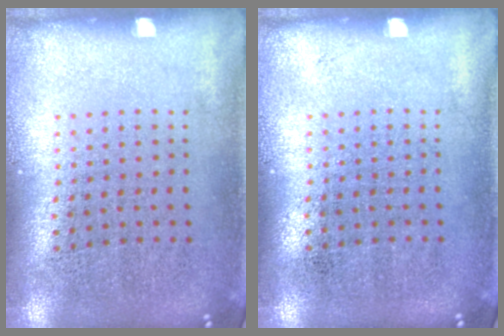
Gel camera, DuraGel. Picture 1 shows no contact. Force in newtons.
{"total": 0.0}